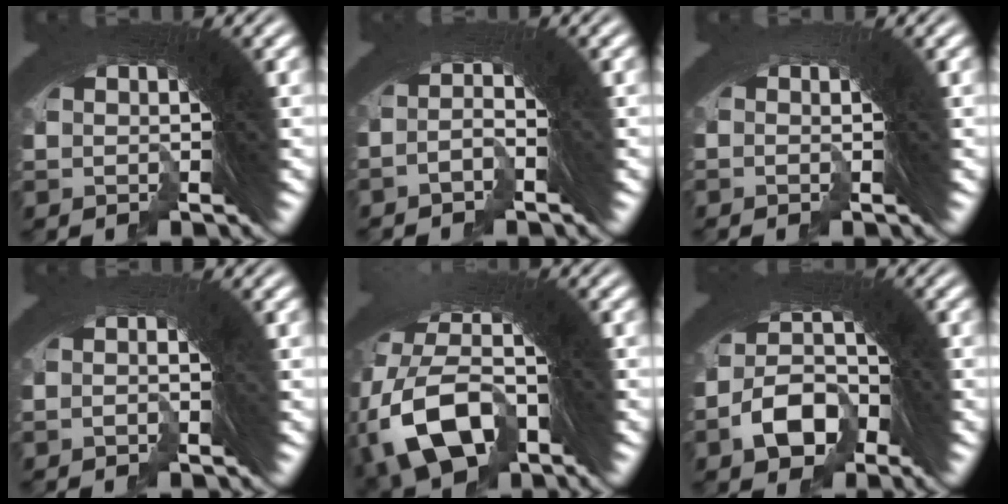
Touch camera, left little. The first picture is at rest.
{"total": 2.4, "force": [-2.3, 0.4, -0.2], "torque": [0.032, 0.013, -0.050]}
{"total": 2.4, "force": [-1.3, -1.3, -1.6], "torque": [0.027, -0.008, -0.019]}
{"total": 2.3, "force": [-1.9, -0.6, -1.1], "torque": [0.030, 0.001, -0.033]}
{"total": 10.1, "force": [-5.8, 7.4, 3.8], "torque": [-0.117, -0.062, -0.077]}
{"total": 6.6, "force": [-3.3, 4.9, 2.9], "torque": [-0.048, -0.009, -0.065]}